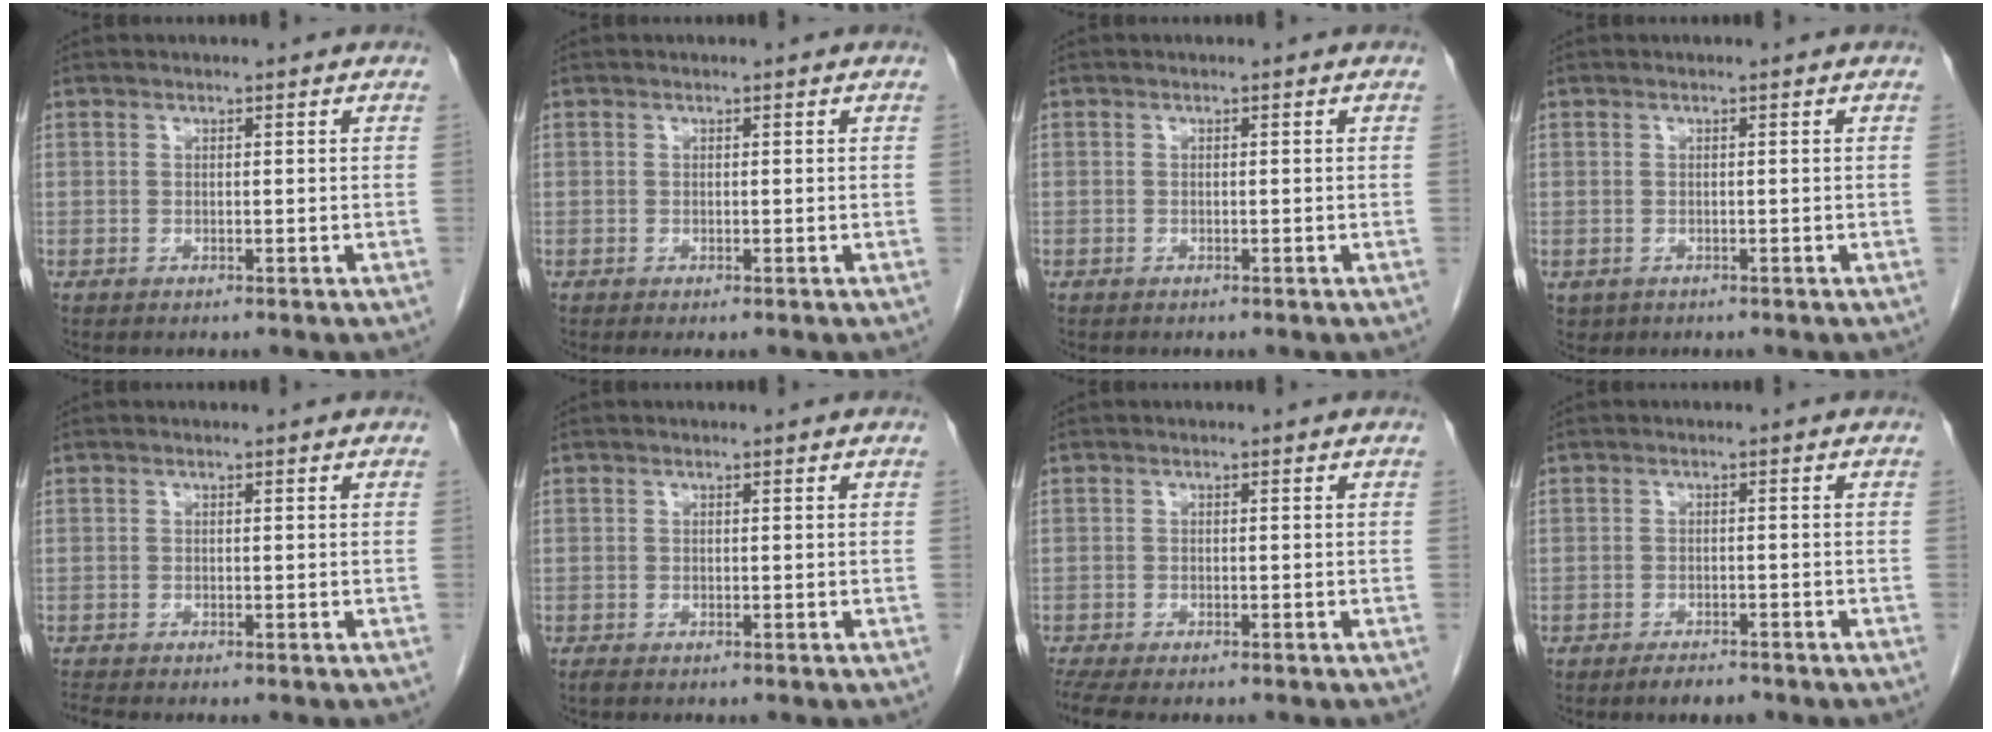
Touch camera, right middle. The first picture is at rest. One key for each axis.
{"total": 0.5, "fx": -0.4, "fy": 0.1, "fz": 0.4, "tx": -0.006, "ty": -0.003, "tz": -0.004}
{"total": 0.0}
{"total": 1.5, "fx": -1.1, "fy": 1.1, "fz": -0.1, "tx": -0.006, "ty": 0.003, "tz": -0.017}
{"total": 0.9, "fx": -0.9, "fy": -0.4, "fz": 0.0, "tx": -0.007, "ty": -0.004, "tz": -0.017}
{"total": 0.5, "fx": -0.4, "fy": 0.1, "fz": 0.3, "tx": -0.011, "ty": -0.003, "tz": -0.008}
{"total": 6.3, "fx": -5.1, "fy": 1.6, "fz": 3.2, "tx": -0.055, "ty": -0.008, "tz": -0.082}
{"total": 2.6, "fx": -2.1, "fy": 0.8, "fz": 1.3, "tx": -0.025, "ty": -0.002, "tz": -0.030}